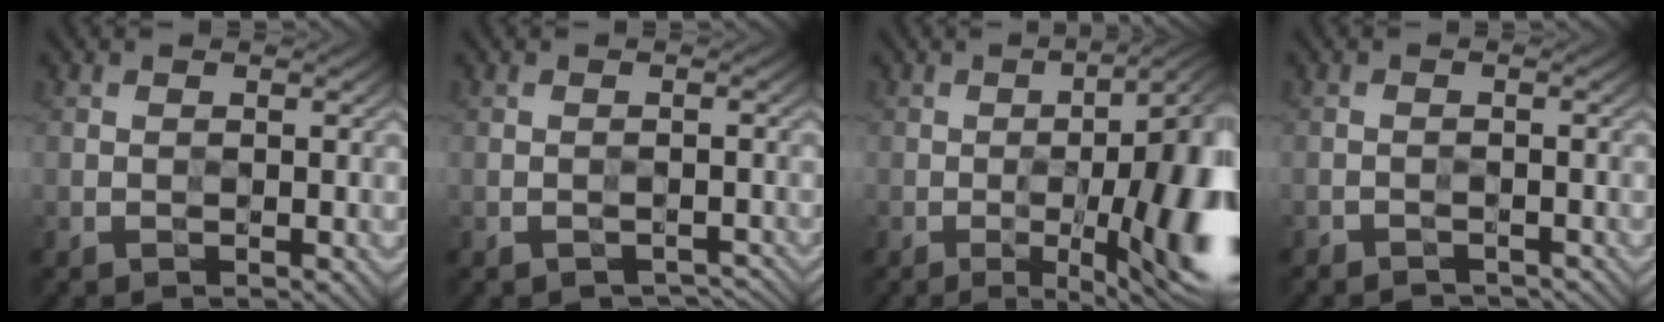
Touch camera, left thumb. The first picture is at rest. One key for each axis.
{"total": 2.1, "fx": -1.7, "fy": 0.9, "fz": 0.8, "tx": -0.012, "ty": -0.007, "tz": -0.017}
{"total": 12.6, "fx": -2.6, "fy": 4.5, "fz": 11.5, "tx": -0.133, "ty": -0.007, "tz": -0.038}
{"total": 1.9, "fx": -1.8, "fy": 0.5, "fz": 0.2, "tx": -0.004, "ty": -0.001, "tz": -0.028}